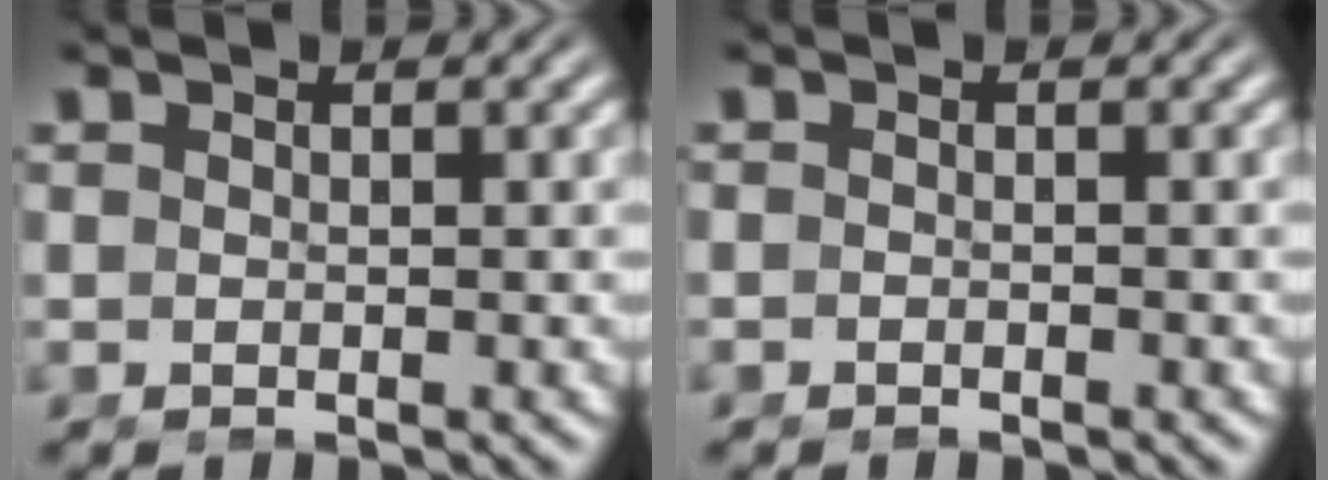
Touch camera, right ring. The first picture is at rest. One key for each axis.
{"total": 0.7, "fx": -0.7, "fy": -0.1, "fz": -0.1, "tx": -0.003, "ty": -0.008, "tz": -0.009}